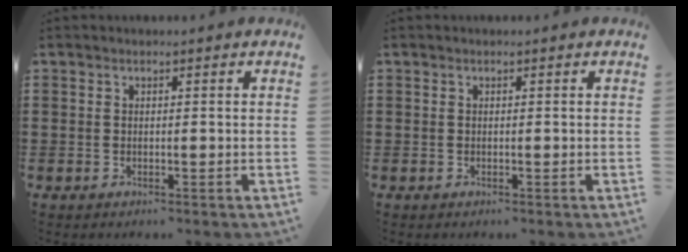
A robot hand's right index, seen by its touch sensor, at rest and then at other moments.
{"total": 0.0}